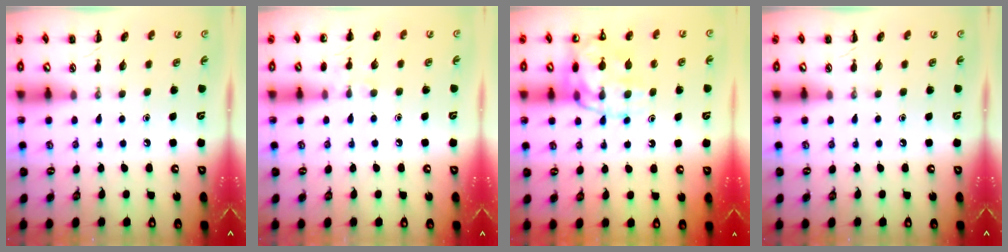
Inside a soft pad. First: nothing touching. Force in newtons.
{"total": 5.3, "press": 5.0, "slide": 1.8}
{"total": 16.3, "press": 16.0, "slide": 2.8}
{"total": 0.0}